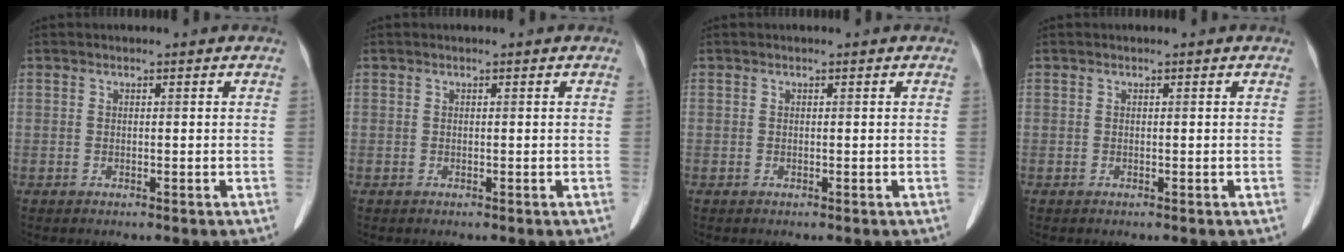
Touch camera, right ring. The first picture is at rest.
{"total": 0.0}
{"total": 0.0}
{"total": 0.0}